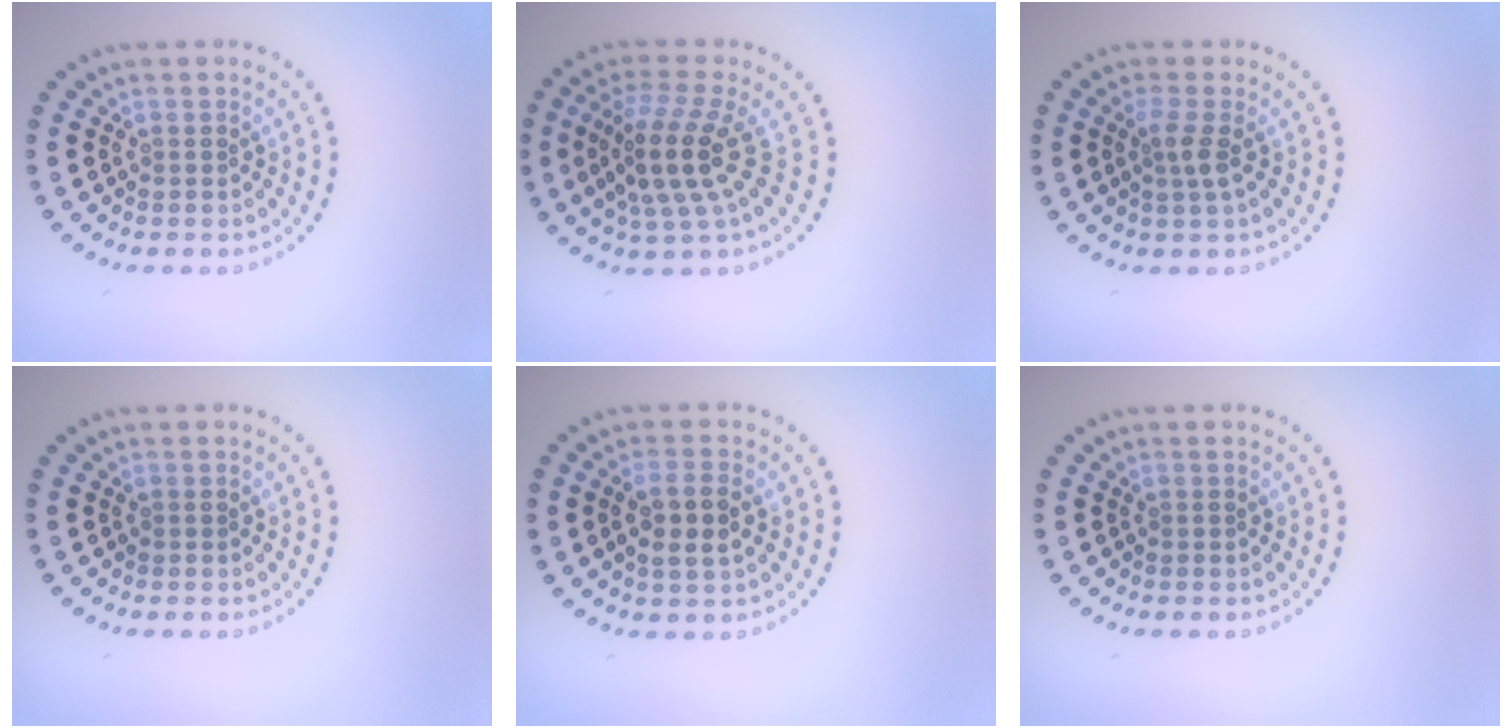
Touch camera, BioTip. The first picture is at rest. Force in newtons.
{"total": 4.7, "press": 3.7, "slide": 2.9}
{"total": 1.9, "press": 1.4, "slide": 1.2}
{"total": 0.0}
{"total": 3.0, "press": 2.8, "slide": 0.9}
{"total": 0.0}